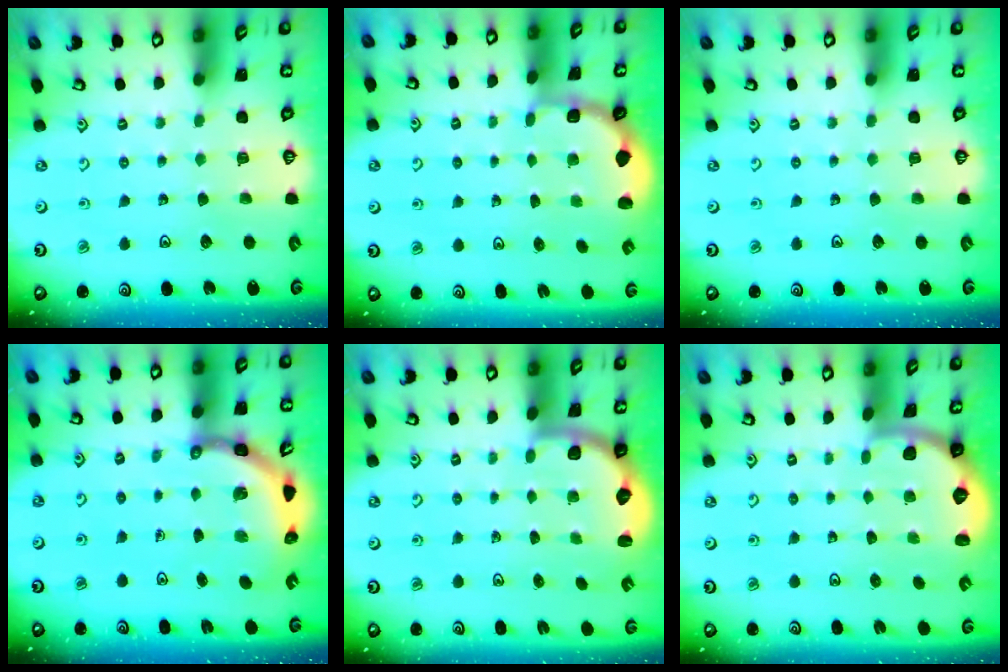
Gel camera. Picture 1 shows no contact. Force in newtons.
{"total": 1.9, "press": 1.8, "slide": 0.7}
{"total": 0.0}
{"total": 5.3, "press": 5.1, "slide": 1.5}
{"total": 2.5, "press": 2.2, "slide": 1.3}
{"total": 1.6, "press": 1.6, "slide": 0.1}